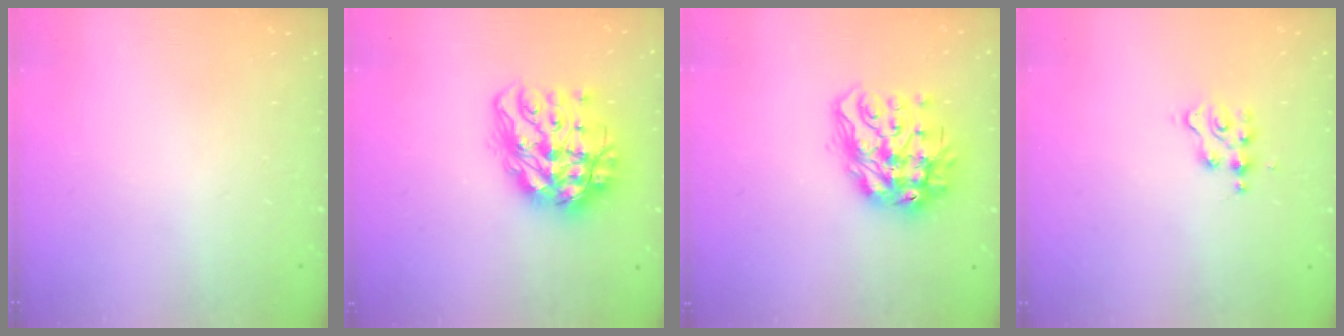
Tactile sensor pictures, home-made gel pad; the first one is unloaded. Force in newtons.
{"total": 16.6, "press": 16.6, "slide": 1.3}
{"total": 16.0, "press": 15.9, "slide": 2.0}
{"total": 2.6, "press": 2.6, "slide": 0.3}